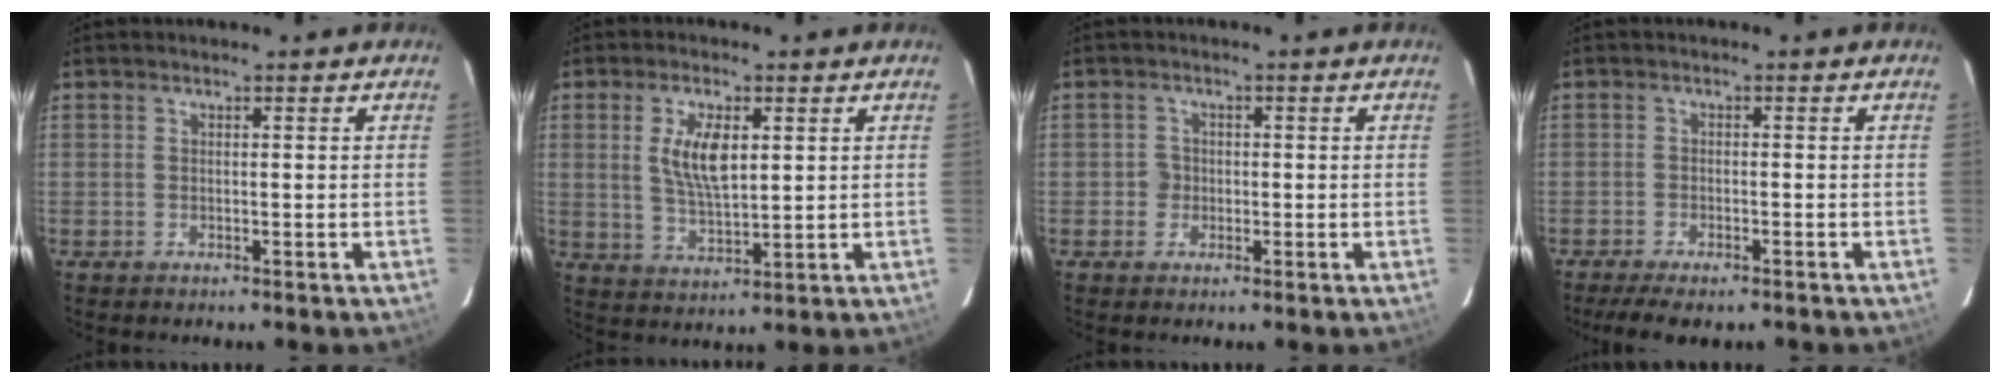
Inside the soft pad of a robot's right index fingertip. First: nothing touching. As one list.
[{"total": 7.8, "force": [2.0, 3.4, 6.7], "torque": [-0.128, 0.000, 0.044]}, {"total": 2.4, "force": [-0.7, 2.3, 0.2], "torque": [-0.001, 0.007, -0.012]}, {"total": 6.9, "force": [-5.4, 1.9, 3.8], "torque": [-0.095, -0.025, -0.087]}]